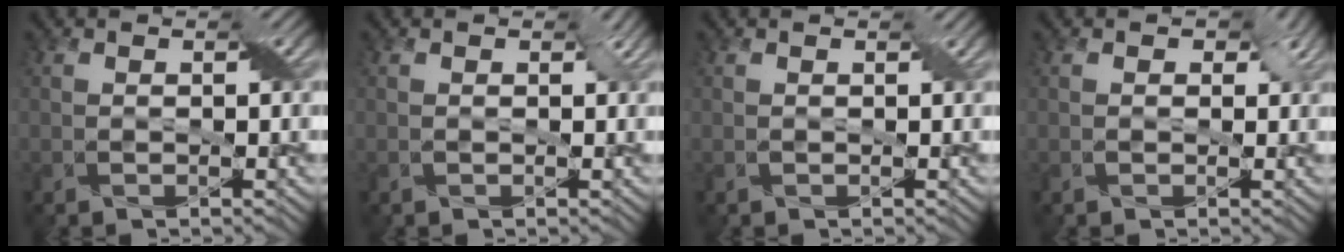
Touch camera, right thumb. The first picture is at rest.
{"total": 0.8, "force": [0.2, 0.7, 0.3], "torque": [-0.011, -0.003, 0.004]}
{"total": 0.0}
{"total": 2.4, "force": [0.6, 1.9, 1.2], "torque": [-0.017, -0.003, 0.004]}